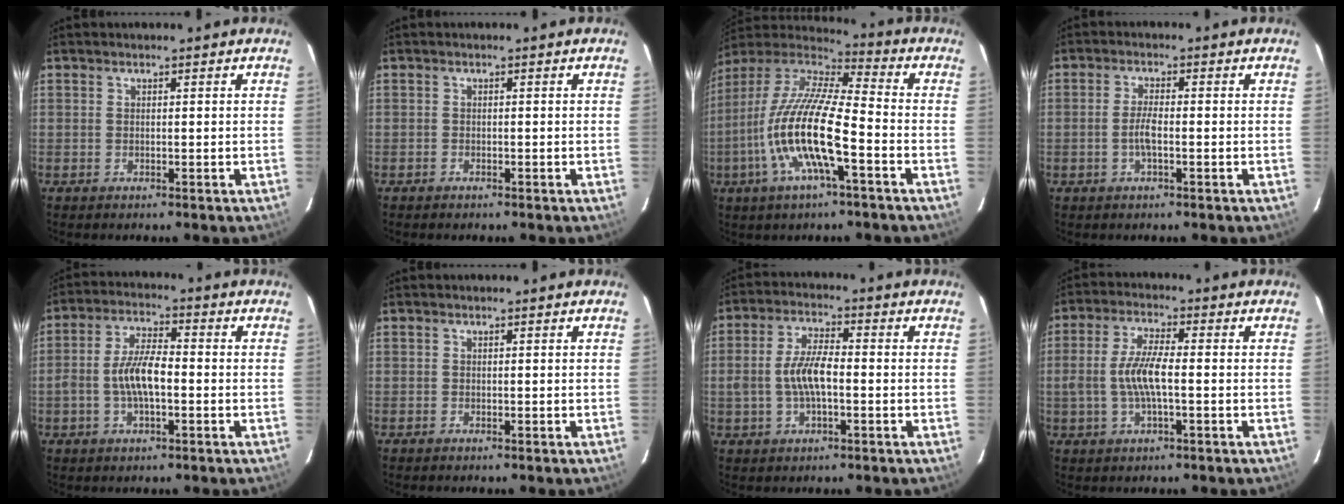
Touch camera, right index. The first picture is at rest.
{"total": 0.8, "force": [-0.6, 0.5, 0.0], "torque": [-0.003, 0.003, -0.010]}
{"total": 17.8, "force": [-5.9, 3.7, 16.4], "torque": [-0.317, -0.019, -0.119]}
{"total": 3.2, "force": [-0.9, 0.7, 2.9], "torque": [-0.060, -0.001, -0.017]}
{"total": 7.5, "force": [-1.6, 2.7, 6.8], "torque": [-0.137, 0.010, -0.031]}
{"total": 0.0}
{"total": 7.2, "force": [-1.2, 2.9, 6.5], "torque": [-0.130, 0.009, -0.021]}
{"total": 7.4, "force": [-1.1, 1.9, 7.0], "torque": [-0.144, 0.004, -0.021]}